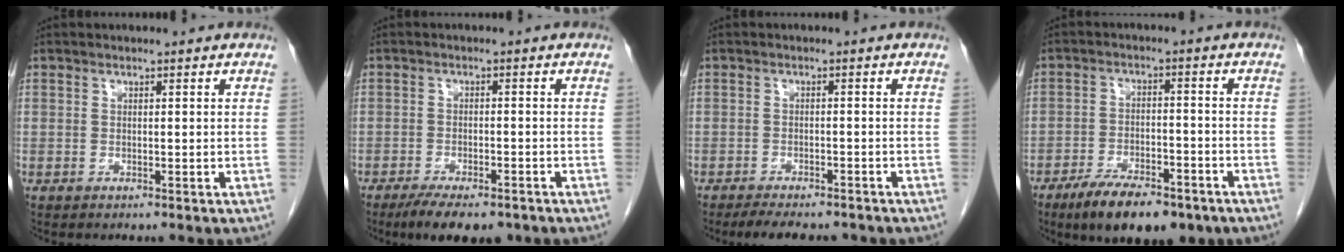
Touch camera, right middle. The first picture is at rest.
{"total": 8.9, "force": [-6.7, 2.8, 5.1], "torque": [-0.077, -0.012, -0.098]}
{"total": 8.1, "force": [-7.0, 2.2, 3.4], "torque": [-0.053, -0.007, -0.096]}
{"total": 11.5, "force": [-8.1, 4.0, 7.1], "torque": [-0.112, -0.009, -0.130]}